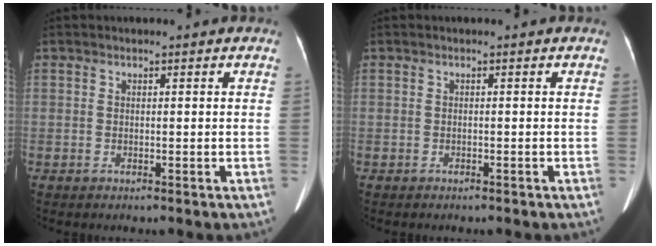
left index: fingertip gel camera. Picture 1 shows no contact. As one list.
[{"total": 0.6, "force": [-0.6, 0.1, 0.2], "torque": [-0.006, -0.002, -0.009]}]